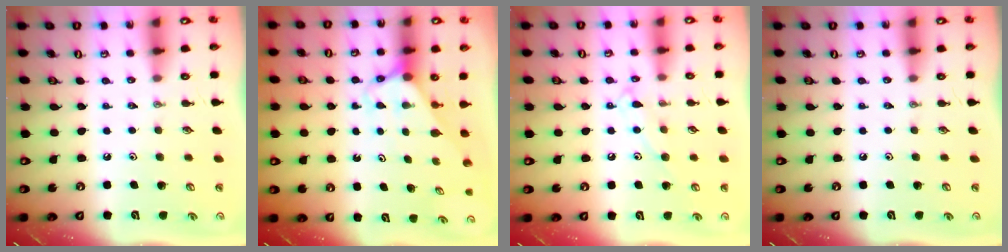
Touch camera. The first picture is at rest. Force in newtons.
{"total": 2.7, "press": 2.7, "slide": 0.2}
{"total": 8.8, "press": 8.8, "slide": 0.6}
{"total": 0.0}